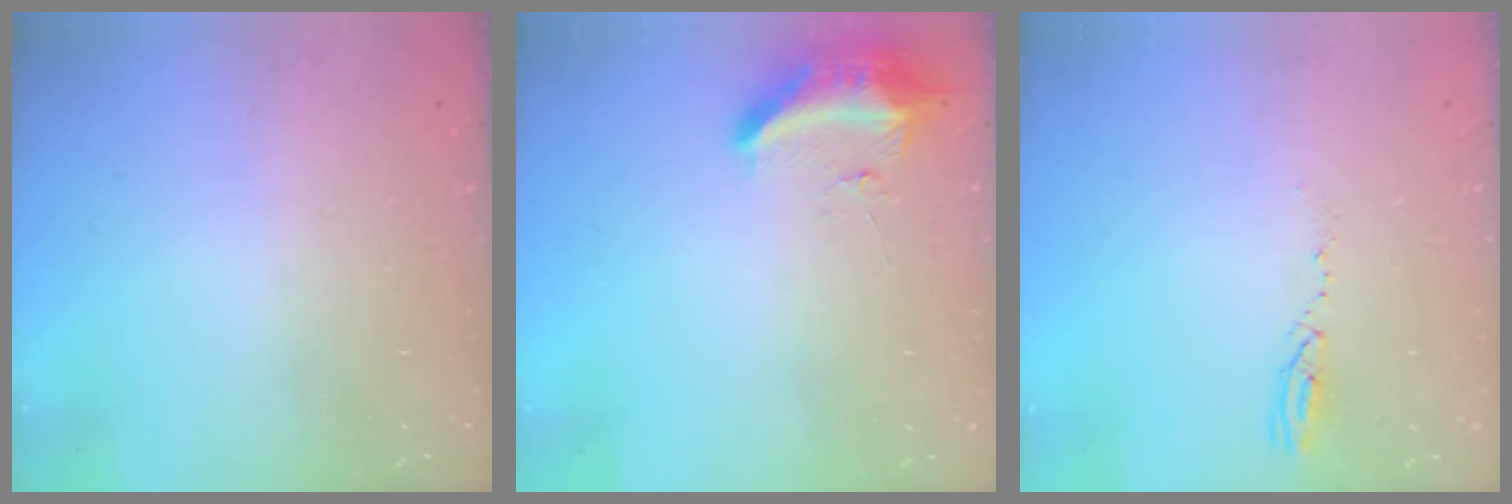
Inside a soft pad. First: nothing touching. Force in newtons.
{"total": 9.5, "press": 9.4, "slide": 1.8}
{"total": 4.1, "press": 4.1, "slide": 0.4}